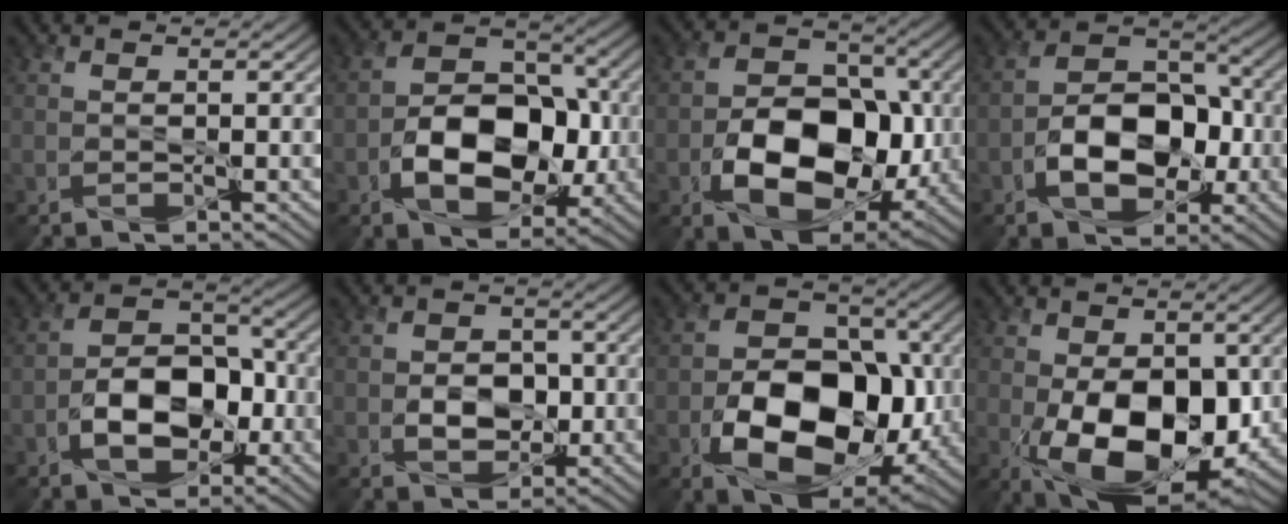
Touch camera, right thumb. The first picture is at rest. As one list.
[{"total": 11.0, "force": [-2.6, 7.2, 7.9], "torque": [-0.136, 0.000, -0.042]}, {"total": 12.7, "force": [-3.1, 8.4, 9.0], "torque": [-0.163, -0.014, -0.050]}, {"total": 9.5, "force": [-2.7, 6.1, 6.8], "torque": [-0.113, 0.007, -0.053]}, {"total": 8.5, "force": [-2.6, 5.4, 6.1], "torque": [-0.100, 0.005, -0.051]}, {"total": 4.5, "force": [-0.8, 3.4, 2.8], "torque": [-0.046, -0.004, -0.017]}, {"total": 14.2, "force": [-3.9, 9.3, 10.0], "torque": [-0.178, -0.026, -0.068]}, {"total": 13.5, "force": [-2.3, 7.7, 10.8], "torque": [-0.177, -0.022, -0.034]}]